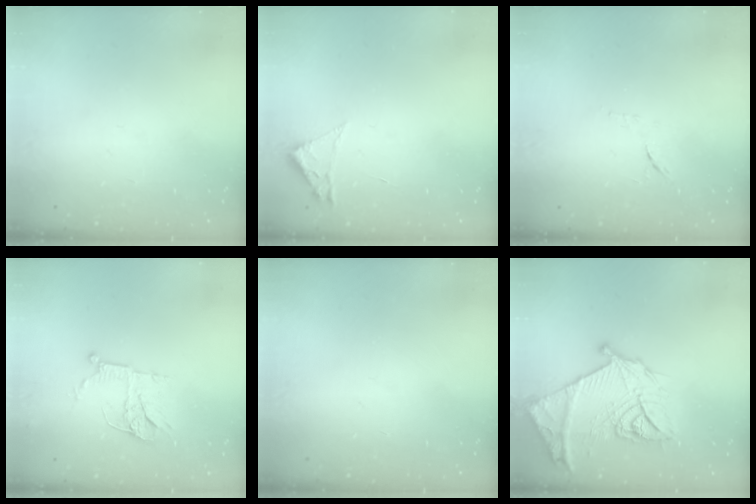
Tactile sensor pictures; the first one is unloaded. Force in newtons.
{"total": 1.8, "press": 1.8, "slide": 0.2}
{"total": 8.0, "press": 7.9, "slide": 0.9}
{"total": 11.2, "press": 11.1, "slide": 0.7}
{"total": 0.0}
{"total": 22.2, "press": 22.1, "slide": 2.4}